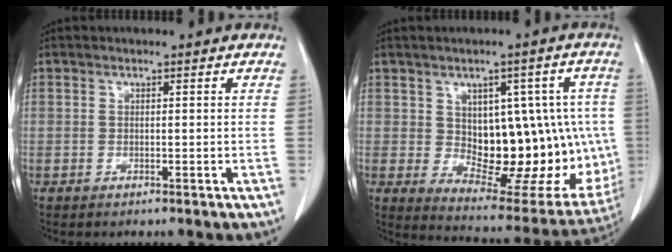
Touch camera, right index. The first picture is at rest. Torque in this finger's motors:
{"motor_torque": [1.29, 0.35, 0.27, 0.06]}